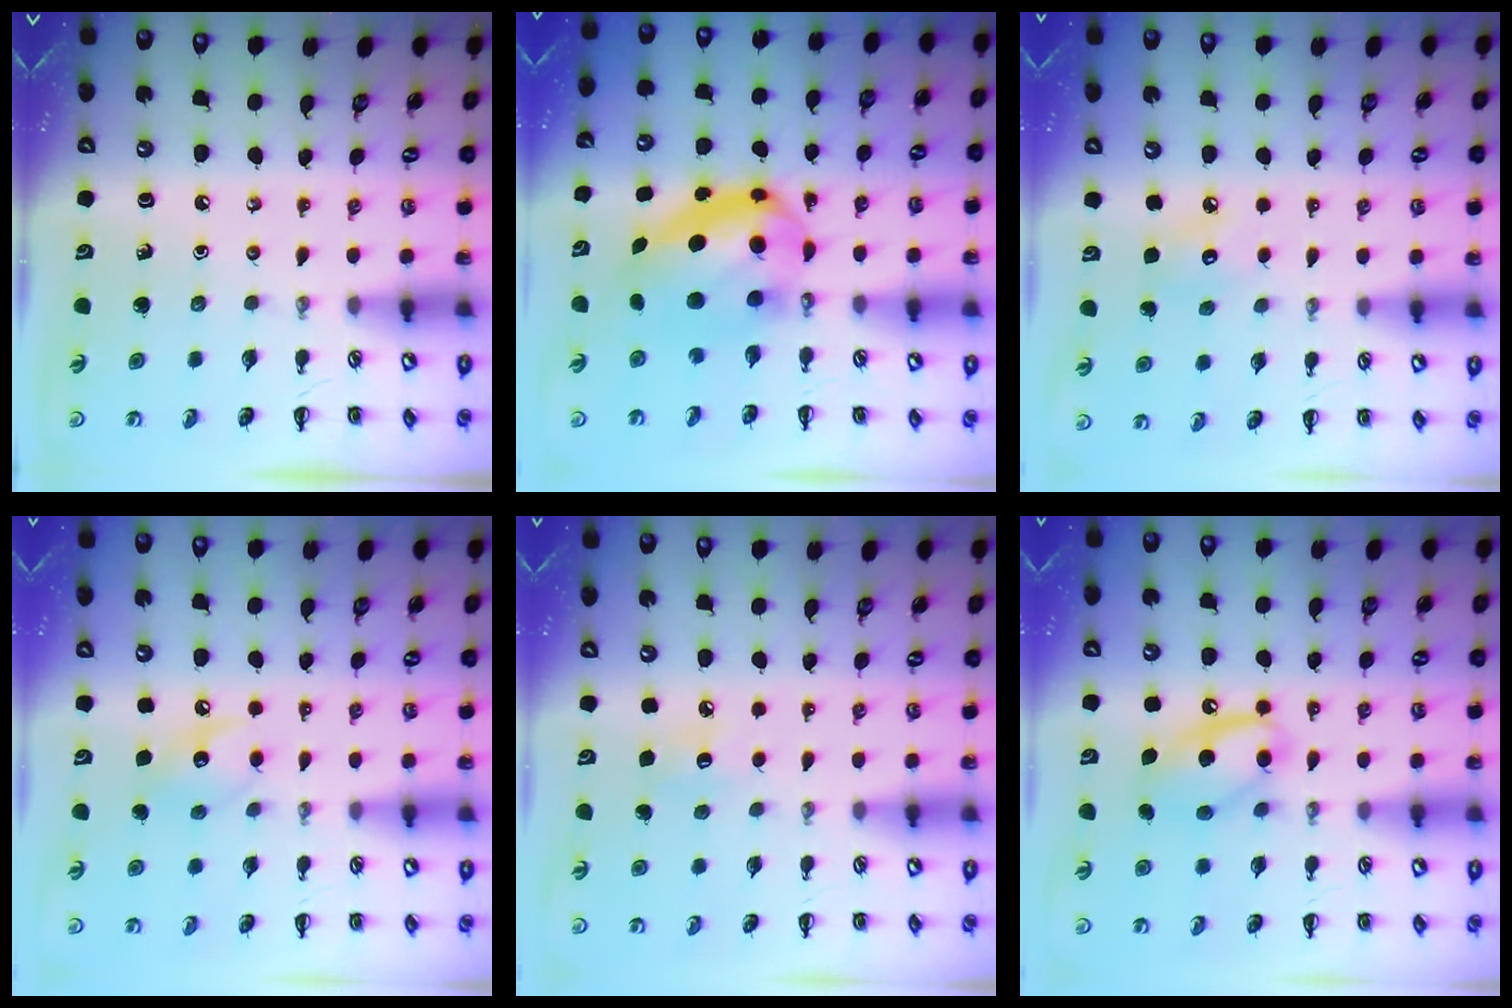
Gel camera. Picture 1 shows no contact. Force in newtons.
{"total": 10.0, "press": 9.8, "slide": 2.2}
{"total": 4.4, "press": 4.3, "slide": 0.8}
{"total": 8.7, "press": 8.7, "slide": 0.7}
{"total": 6.2, "press": 5.9, "slide": 1.7}
{"total": 13.3, "press": 13.1, "slide": 2.1}